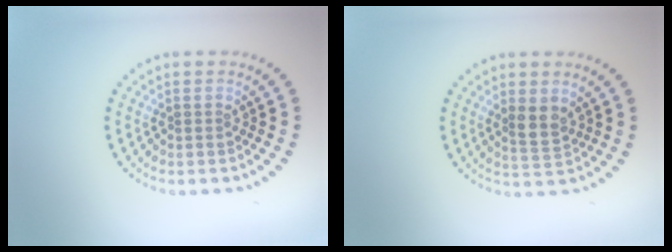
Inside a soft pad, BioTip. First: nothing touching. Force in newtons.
{"total": 2.2, "press": 2.0, "slide": 0.9}